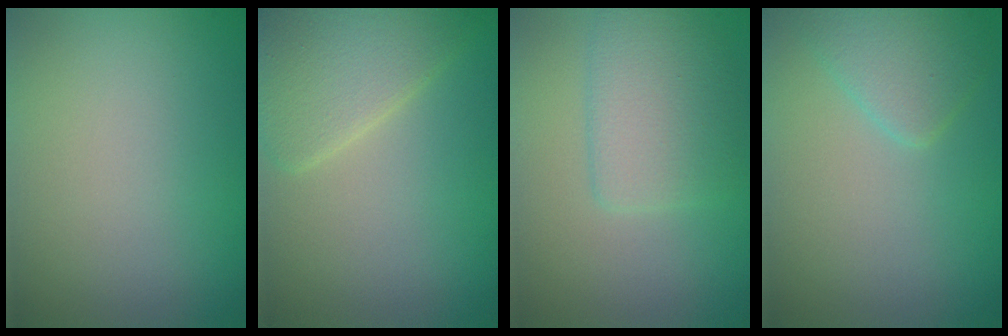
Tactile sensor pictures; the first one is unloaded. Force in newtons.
{"total": 4.2, "press": 4.2, "slide": 0.1}
{"total": 3.5, "press": 3.5, "slide": 0.1}
{"total": 2.6, "press": 2.6, "slide": 0.1}